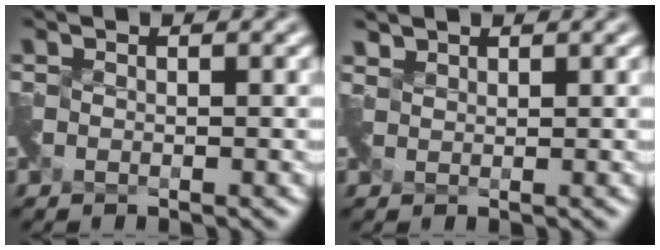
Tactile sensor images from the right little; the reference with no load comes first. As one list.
[{"total": 1.3, "force": [1.0, 0.2, -0.8], "torque": [0.012, 0.006, 0.028]}]